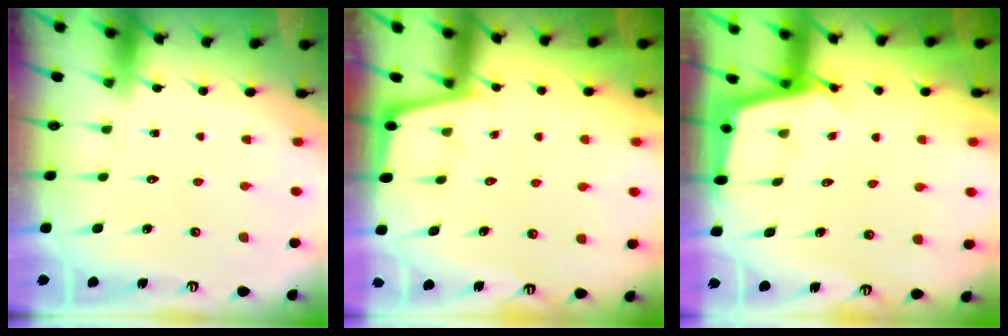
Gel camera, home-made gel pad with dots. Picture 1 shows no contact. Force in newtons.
{"total": 1.9, "press": 1.8, "slide": 0.3}
{"total": 2.4, "press": 2.4, "slide": 0.2}